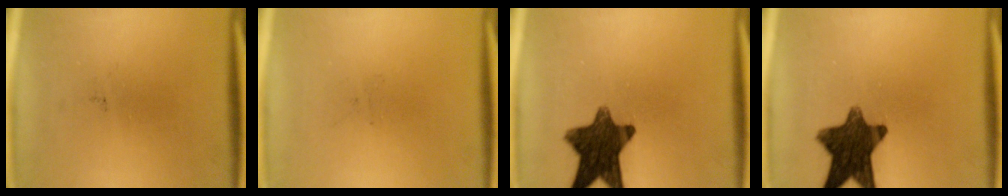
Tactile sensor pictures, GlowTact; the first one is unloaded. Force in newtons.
{"total": 0.0}
{"total": 11.8}
{"total": 11.8}